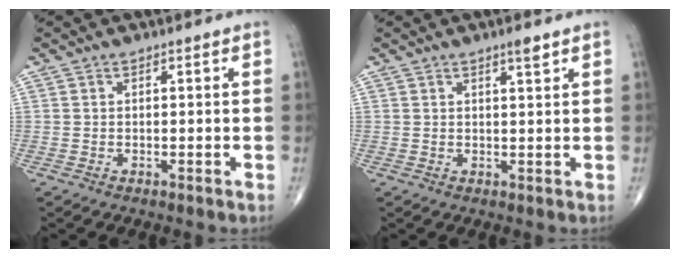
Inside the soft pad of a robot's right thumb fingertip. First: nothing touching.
{"total": 2.0, "force": [1.4, 0.2, 1.4], "torque": [-0.020, -0.008, 0.022]}